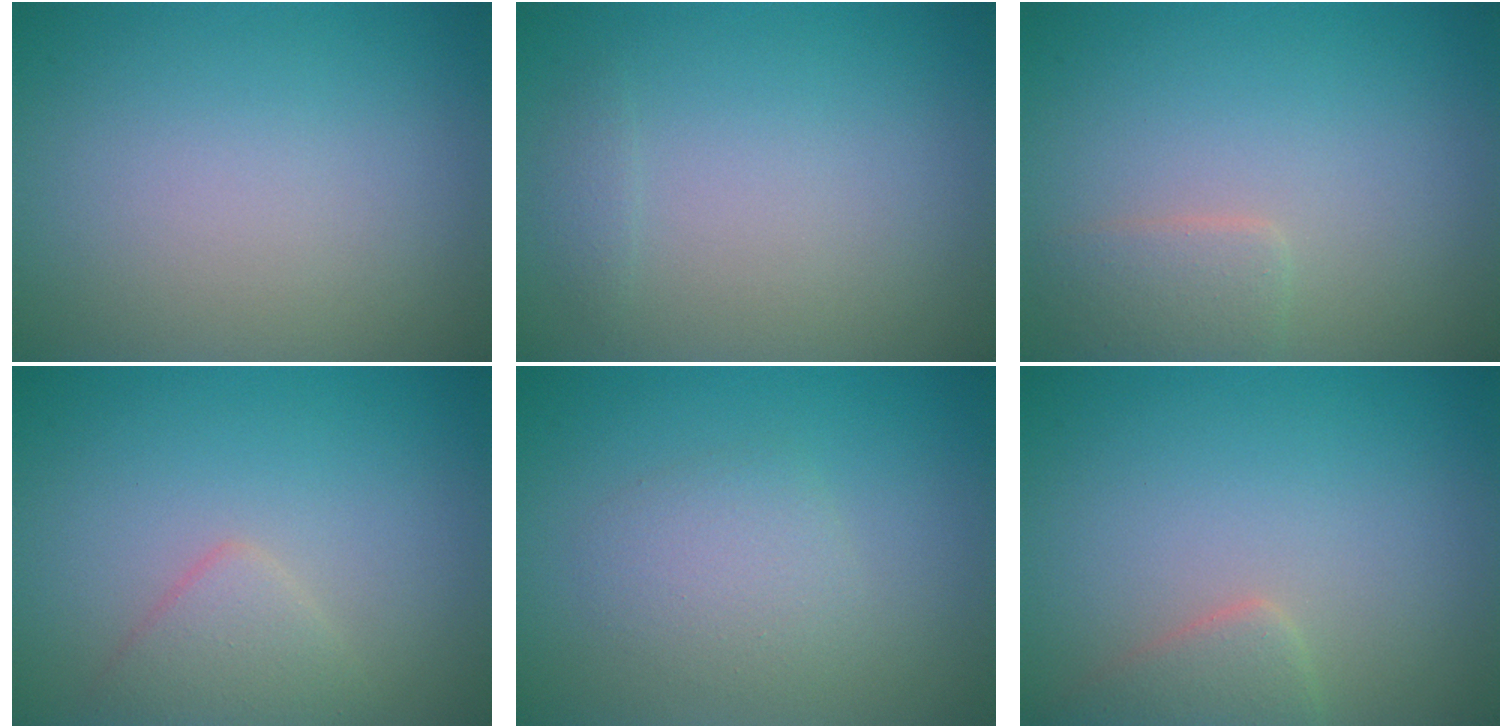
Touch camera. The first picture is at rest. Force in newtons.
{"total": 0.7, "press": 0.7, "slide": 0.0}
{"total": 2.0, "press": 2.0, "slide": 0.0}
{"total": 2.1, "press": 2.1, "slide": 0.1}
{"total": 2.3, "press": 2.3, "slide": 0.1}
{"total": 2.2, "press": 2.2, "slide": 0.2}